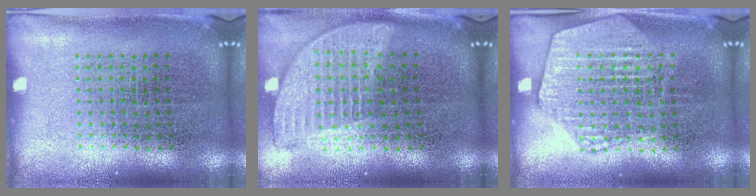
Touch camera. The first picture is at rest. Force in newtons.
{"total": 1.9, "press": 1.5, "slide": 1.1}
{"total": 1.9, "press": 1.8, "slide": 0.5}